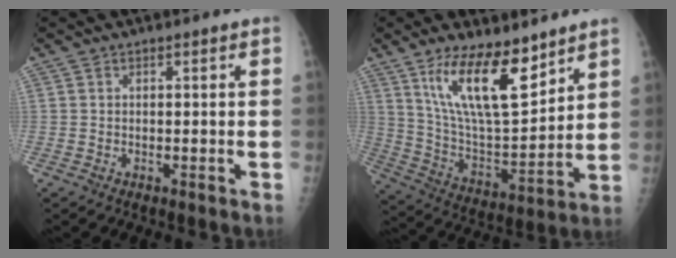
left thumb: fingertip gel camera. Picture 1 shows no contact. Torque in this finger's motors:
{"motor_torque": [0.32, 0.32, 1.58, -1.18, 0.19]}